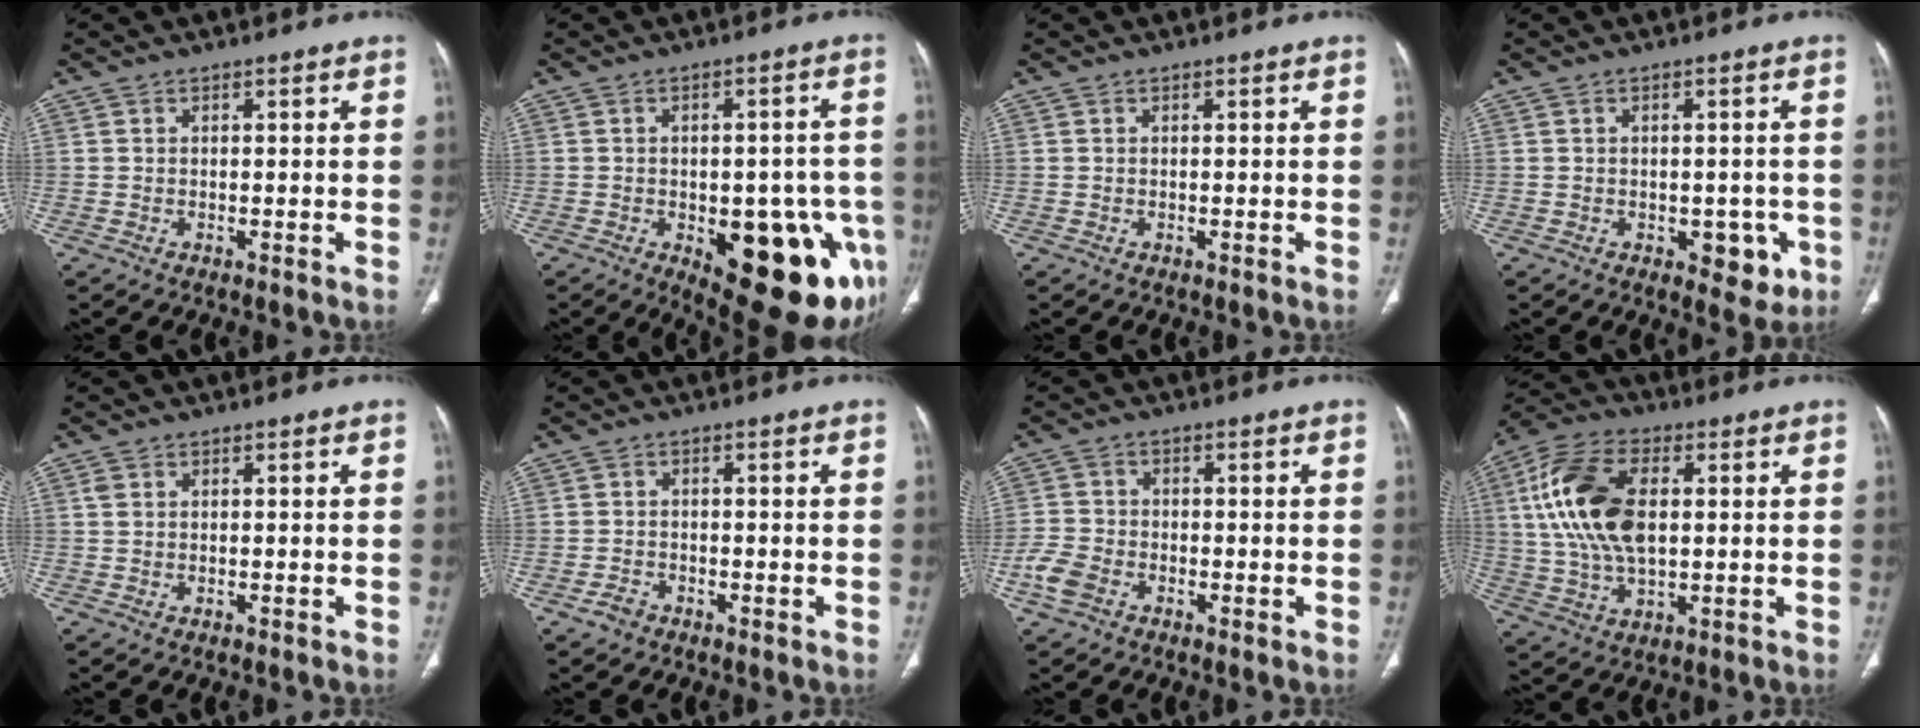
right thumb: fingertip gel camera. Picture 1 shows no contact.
{"total": 20.8, "force": [-7.4, 9.4, 17.1], "torque": [-0.154, 0.014, -0.075]}
{"total": 0.0}
{"total": 5.8, "force": [-2.0, 3.5, 4.2], "torque": [-0.019, 0.003, -0.017]}
{"total": 1.0, "force": [0.4, 0.7, 0.6], "torque": [-0.017, 0.007, 0.011]}
{"total": 1.9, "force": [-1.3, 1.3, 0.6], "torque": [-0.011, 0.008, -0.022]}
{"total": 5.0, "force": [-2.4, 3.4, 2.8], "torque": [-0.063, 0.007, -0.052]}
{"total": 17.3, "force": [2.8, 9.7, 14.1], "torque": [-0.286, 0.010, 0.053]}